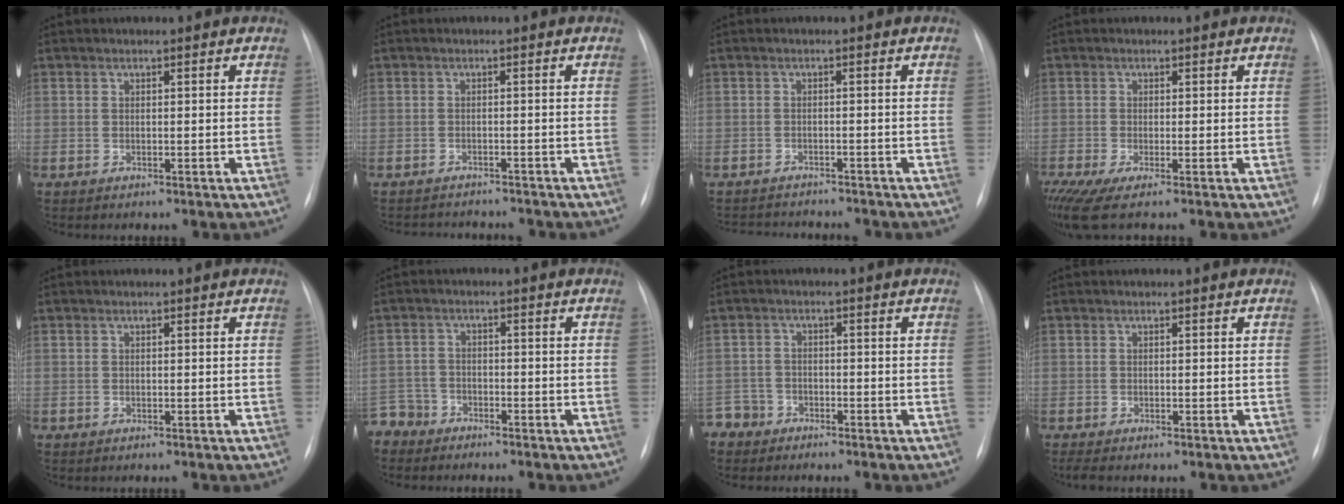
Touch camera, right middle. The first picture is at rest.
{"total": 6.3, "force": [-6.0, 1.4, 1.0], "torque": [-0.010, 0.001, -0.076]}
{"total": 8.2, "force": [-7.8, 1.7, 2.0], "torque": [-0.031, 0.002, -0.100]}
{"total": 5.4, "force": [-3.5, 0.5, 4.0], "torque": [-0.073, -0.016, -0.066]}
{"total": 0.0}
{"total": 5.1, "force": [-4.4, 2.5, -0.6], "torque": [0.016, -0.004, -0.090]}
{"total": 3.8, "force": [-3.0, 2.3, -0.8], "torque": [0.017, 0.003, -0.062]}
{"total": 1.2, "force": [-1.0, 0.2, 0.7], "torque": [-0.013, -0.005, -0.015]}